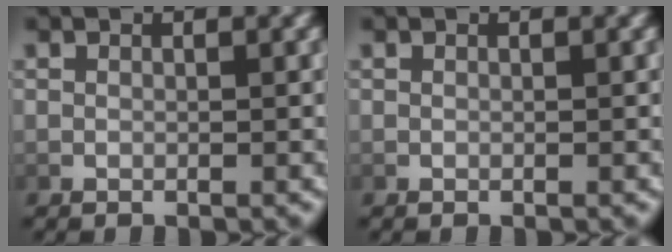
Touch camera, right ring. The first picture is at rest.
{"total": 0.0}